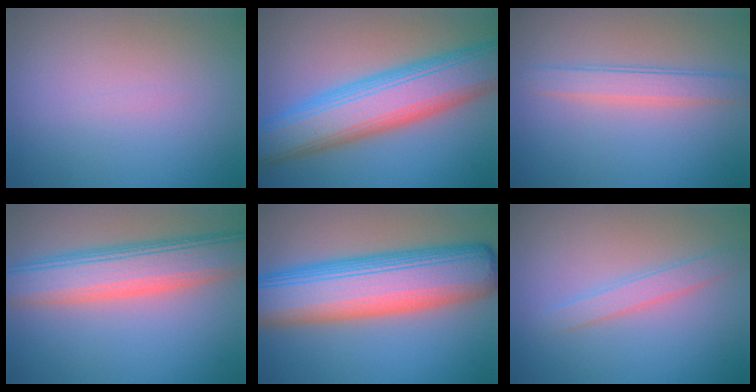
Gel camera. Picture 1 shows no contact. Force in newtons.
{"total": 10.4, "press": 10.4, "slide": 0.2}
{"total": 2.7, "press": 2.7, "slide": 0.0}
{"total": 7.9, "press": 7.9, "slide": 0.3}
{"total": 13.1, "press": 13.1, "slide": 0.4}
{"total": 2.0, "press": 2.0, "slide": 0.1}